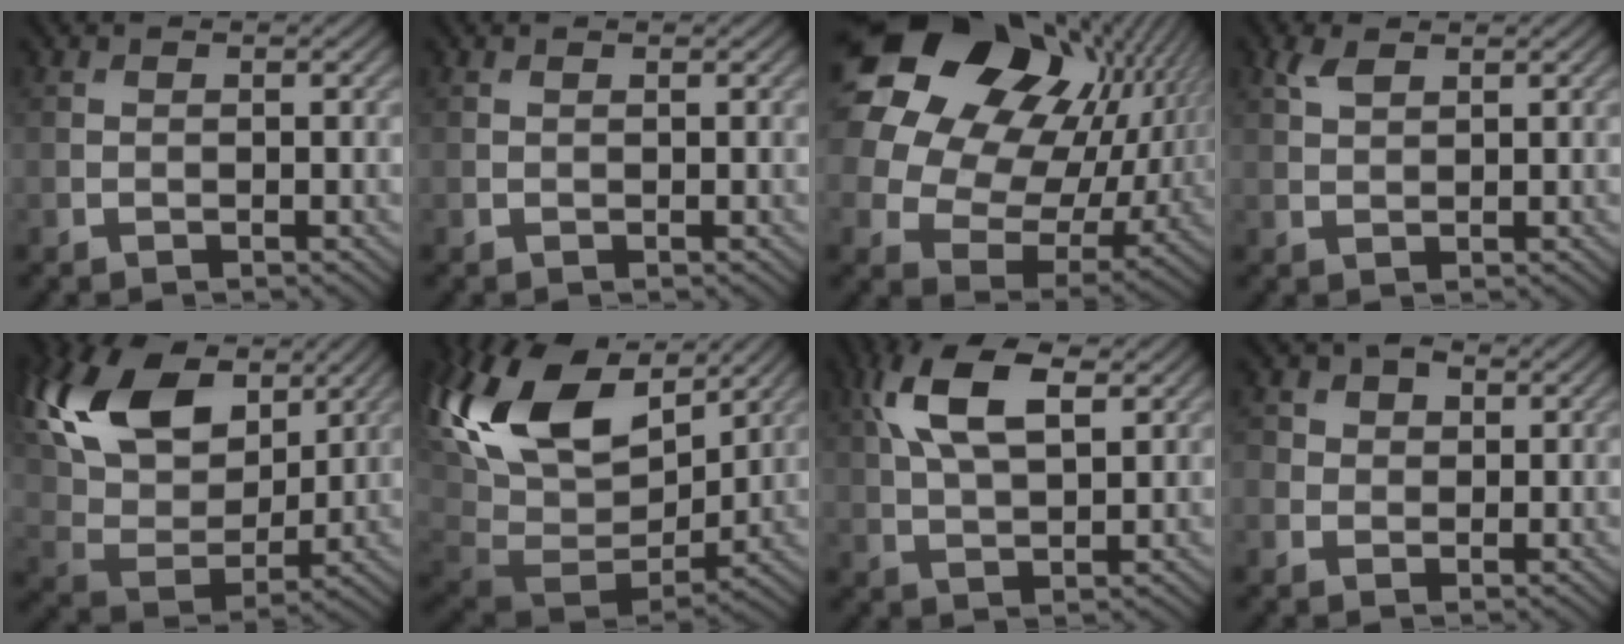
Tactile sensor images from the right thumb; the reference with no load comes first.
{"total": 0.0}
{"total": 24.2, "force": [9.5, 17.8, 13.4], "torque": [-0.331, 0.038, 0.174]}
{"total": 2.1, "force": [1.3, 1.0, 1.3], "torque": [-0.033, 0.003, 0.028]}
{"total": 16.8, "force": [8.1, 9.9, 10.9], "torque": [-0.258, 0.031, 0.149]}
{"total": 20.4, "force": [8.1, 12.7, 13.7], "torque": [-0.300, 0.028, 0.162]}
{"total": 9.7, "force": [3.8, 4.4, 7.8], "torque": [-0.177, 0.016, 0.073]}
{"total": 3.7, "force": [1.1, 3.1, 1.5], "torque": [-0.036, 0.004, 0.002]}